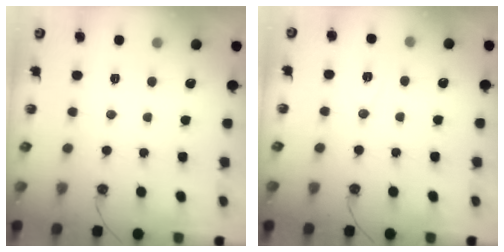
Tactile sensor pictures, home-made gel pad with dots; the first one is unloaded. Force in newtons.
{"total": 7.6, "press": 6.2, "slide": 4.4}